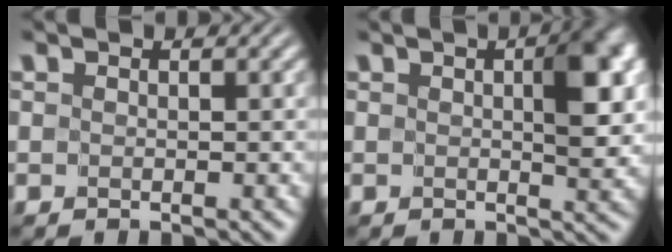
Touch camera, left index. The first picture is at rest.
{"total": 4.6, "force": [0.8, 1.9, 4.0], "torque": [-0.051, 0.002, 0.011]}